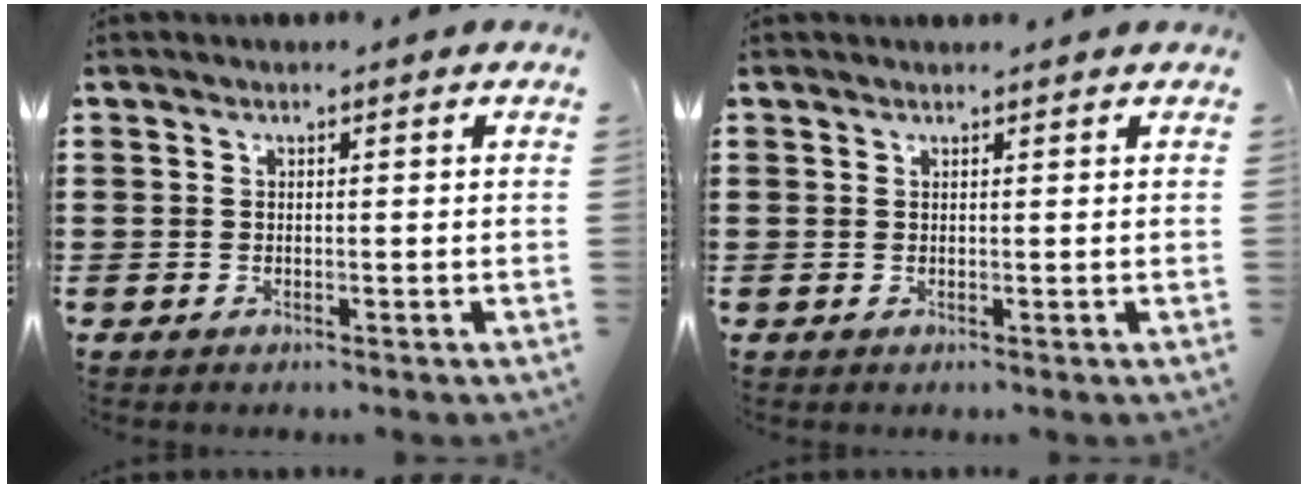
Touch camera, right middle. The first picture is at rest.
{"total": 0.6, "force": [0.6, 0.0, 0.1], "torque": [-0.004, -0.002, 0.012]}